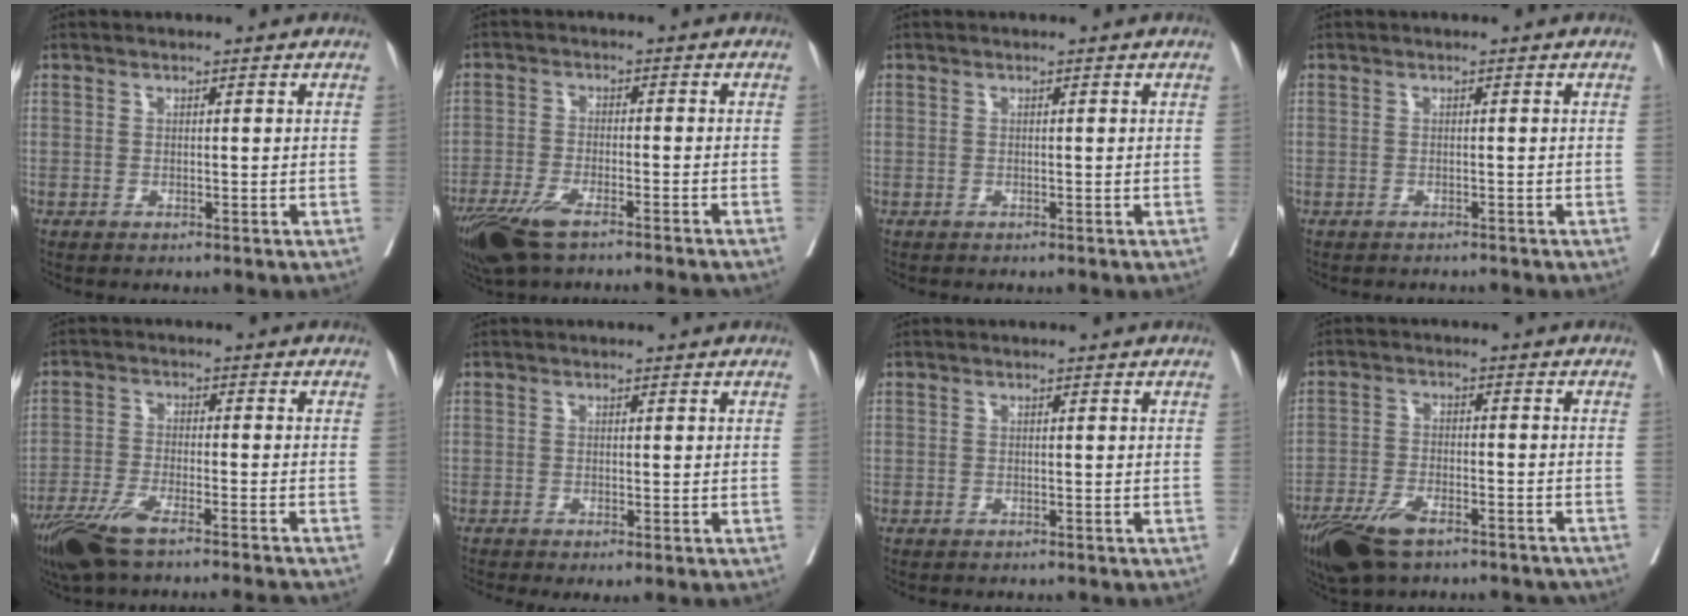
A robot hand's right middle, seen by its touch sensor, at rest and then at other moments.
{"total": 11.8, "force": [-9.4, 1.3, 7.1], "torque": [-0.126, -0.024, -0.157]}
{"total": 0.0}
{"total": 2.6, "force": [-2.5, 0.6, 0.5], "torque": [-0.007, -0.005, -0.032]}
{"total": 12.4, "force": [-10.2, 0.0, 7.0], "torque": [-0.124, -0.028, -0.171]}
{"total": 1.9, "force": [-1.3, 0.2, 1.3], "torque": [-0.016, -0.008, -0.024]}
{"total": 1.4, "force": [-1.3, 0.4, 0.4], "torque": [-0.010, -0.004, -0.017]}
{"total": 13.5, "force": [-10.2, 4.5, 7.5], "torque": [-0.147, -0.013, -0.166]}